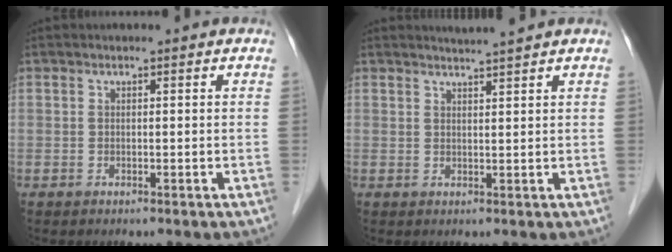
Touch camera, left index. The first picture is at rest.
{"total": 2.8, "force": [2.7, -0.7, 0.7], "torque": [-0.012, 0.003, 0.044]}